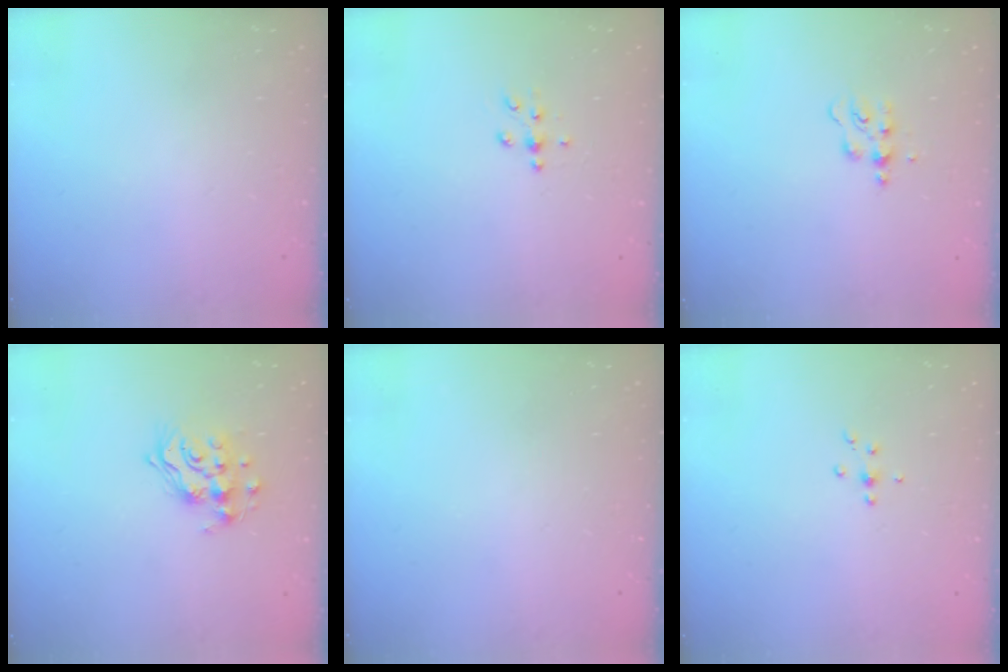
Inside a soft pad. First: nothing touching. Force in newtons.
{"total": 5.8, "press": 5.5, "slide": 2.0}
{"total": 5.9, "press": 5.9, "slide": 0.6}
{"total": 13.4, "press": 13.4, "slide": 1.1}
{"total": 0.0}
{"total": 4.6, "press": 4.4, "slide": 1.2}